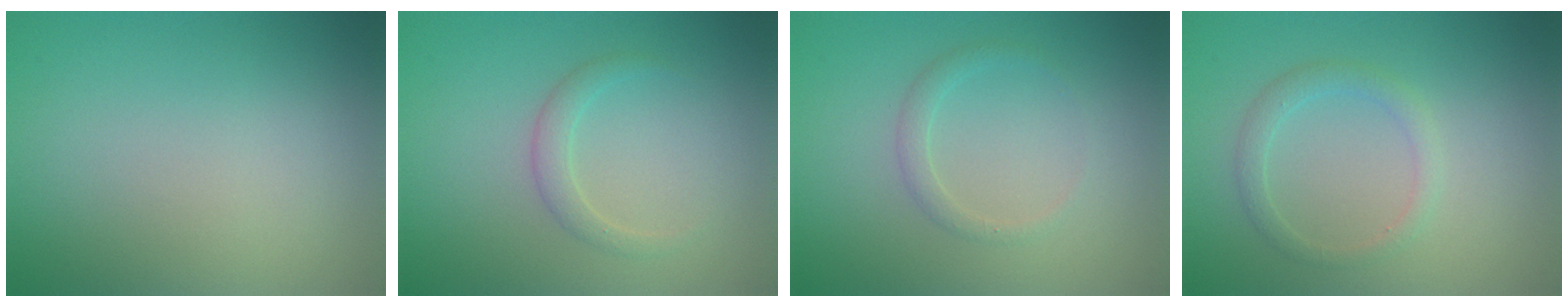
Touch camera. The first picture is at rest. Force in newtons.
{"total": 1.5, "press": 1.5, "slide": 0.1}
{"total": 1.2, "press": 1.2, "slide": 0.0}
{"total": 1.7, "press": 1.7, "slide": 0.2}